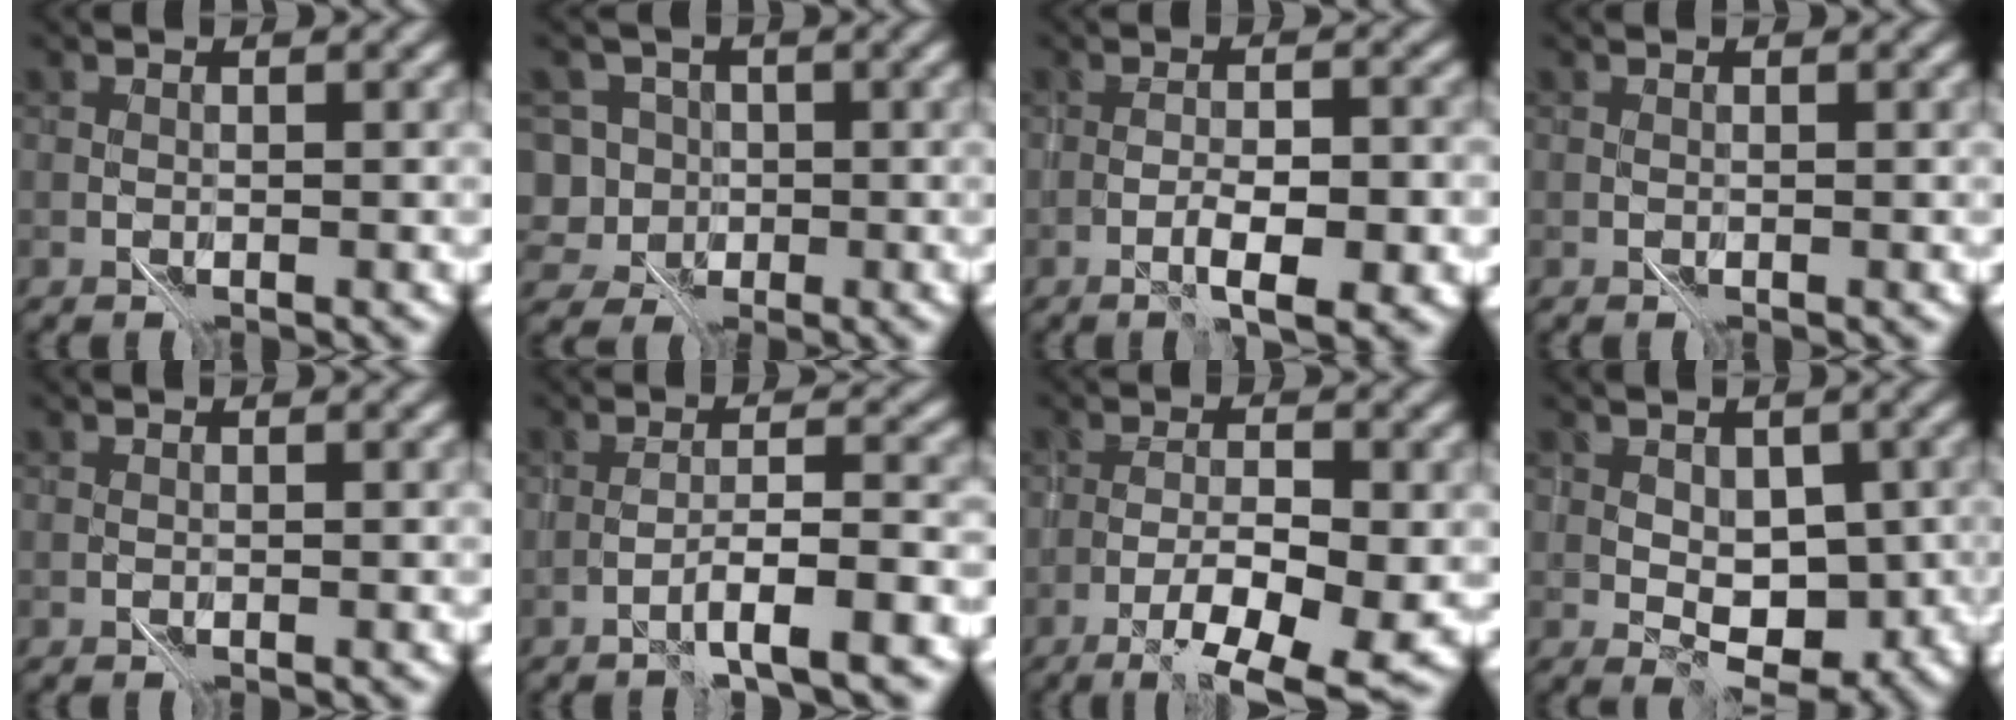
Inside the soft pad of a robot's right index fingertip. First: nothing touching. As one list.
[{"total": 7.8, "force": [-0.8, 7.4, 2.4], "torque": [-0.054, 0.027, -0.053]}, {"total": 3.3, "force": [-1.1, 0.5, 3.0], "torque": [-0.047, 0.003, -0.017]}, {"total": 0.0}, {"total": 0.0}, {"total": 2.6, "force": [-1.5, -0.3, 2.1], "torque": [-0.029, 0.019, -0.033]}, {"total": 5.9, "force": [-3.0, 1.0, 5.0], "torque": [-0.077, -0.002, -0.049]}, {"total": 3.8, "force": [0.6, 2.4, 2.9], "torque": [-0.034, -0.004, 0.012]}]